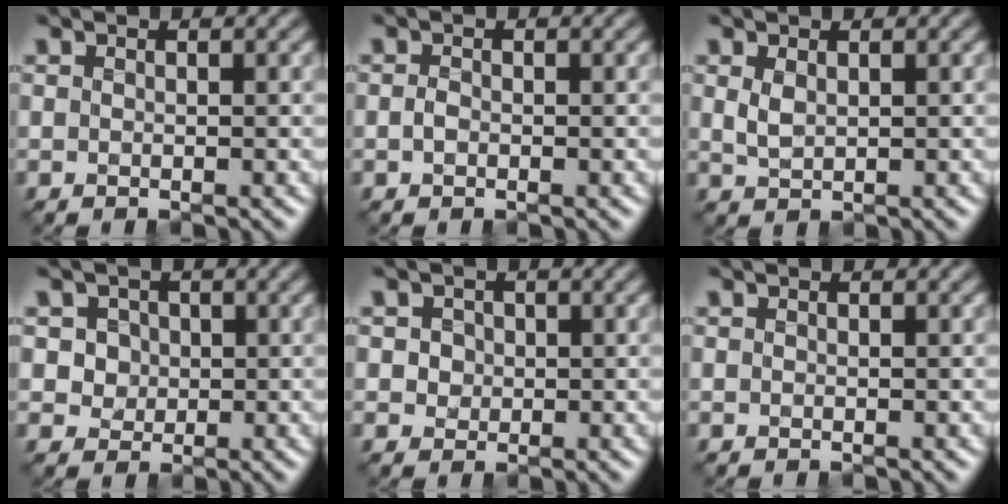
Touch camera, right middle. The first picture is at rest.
{"total": 0.9, "force": [-0.5, 0.5, 0.5], "torque": [-0.011, 0.000, -0.012]}
{"total": 1.3, "force": [0.3, 0.7, 1.1], "torque": [-0.028, -0.002, 0.010]}
{"total": 3.8, "force": [1.2, 3.2, 1.6], "torque": [-0.034, 0.004, 0.020]}
{"total": 2.5, "force": [0.7, 2.1, 1.2], "torque": [-0.031, 0.007, 0.013]}
{"total": 0.0}